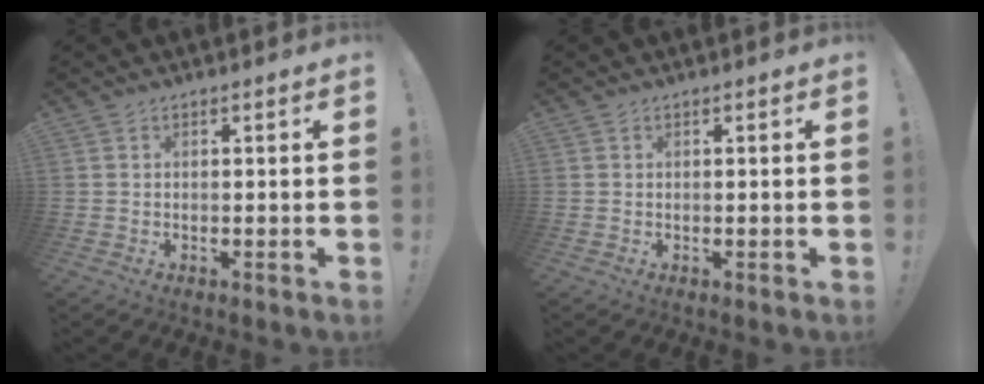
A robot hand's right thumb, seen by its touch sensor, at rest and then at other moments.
{"total": 0.0}